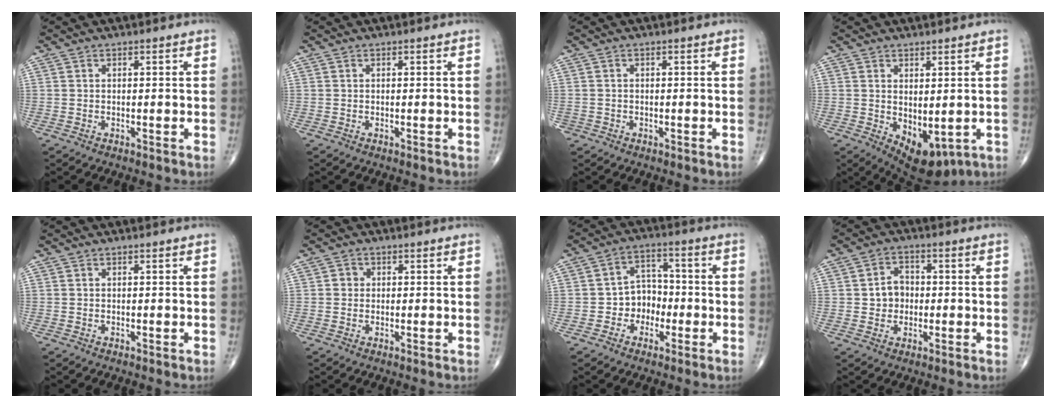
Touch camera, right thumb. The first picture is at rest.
{"total": 0.0}
{"total": 0.8, "force": [-0.4, 0.7, -0.1], "torque": [0.006, 0.005, -0.009]}
{"total": 8.6, "force": [-1.4, 4.6, 7.2], "torque": [-0.089, -0.008, 0.005]}
{"total": 0.0}
{"total": 1.6, "force": [0.1, 1.5, 0.5], "torque": [0.000, 0.003, -0.001]}
{"total": 6.7, "force": [-2.0, 5.6, 3.1], "torque": [-0.010, 0.033, -0.044]}
{"total": 4.9, "force": [-0.2, 4.3, 2.4], "torque": [-0.017, 0.013, -0.007]}